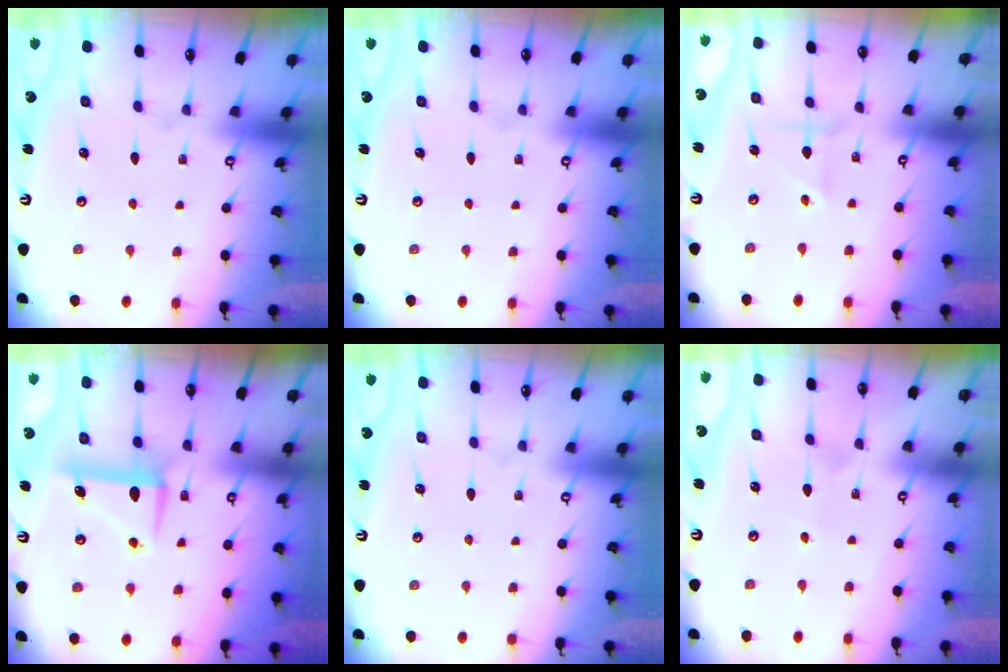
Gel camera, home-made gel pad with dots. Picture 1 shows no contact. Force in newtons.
{"total": 0.0}
{"total": 2.0, "press": 1.9, "slide": 0.5}
{"total": 7.9, "press": 7.8, "slide": 0.9}
{"total": 0.0}
{"total": 1.8, "press": 1.8, "slide": 0.2}